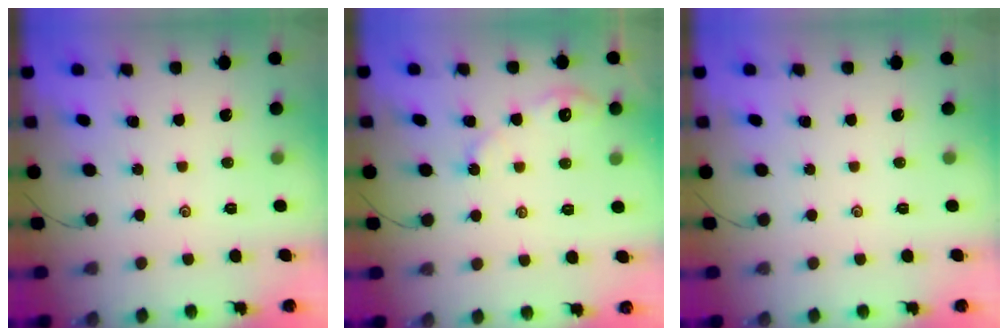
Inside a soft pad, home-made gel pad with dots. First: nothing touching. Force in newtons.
{"total": 3.4, "press": 3.4, "slide": 0.4}
{"total": 0.0}